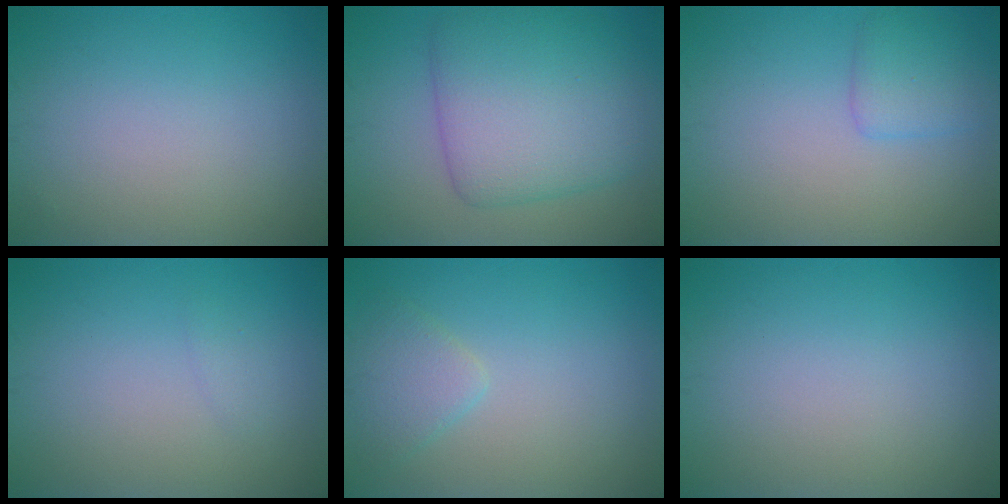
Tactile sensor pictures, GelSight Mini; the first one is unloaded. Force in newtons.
{"total": 8.2, "press": 8.2, "slide": 0.1}
{"total": 2.1, "press": 2.1, "slide": 0.1}
{"total": 0.6, "press": 0.6, "slide": 0.0}
{"total": 2.3, "press": 2.3, "slide": 0.1}
{"total": 0.0}